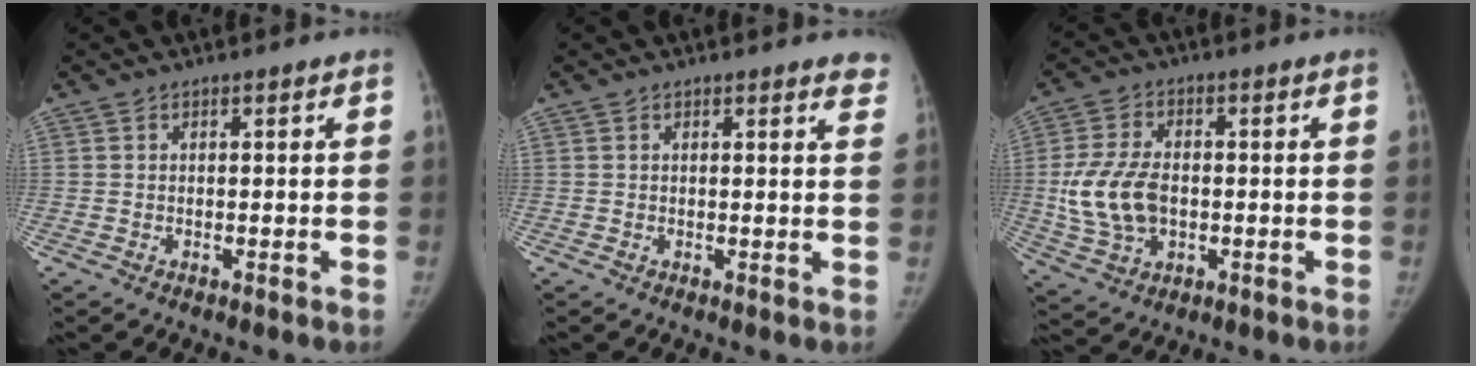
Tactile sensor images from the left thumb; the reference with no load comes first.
{"total": 3.5, "force": [3.2, 1.0, 1.3], "torque": [0.005, -0.013, 0.018]}
{"total": 11.8, "force": [-0.6, 7.7, 8.9], "torque": [-0.174, 0.004, -0.007]}